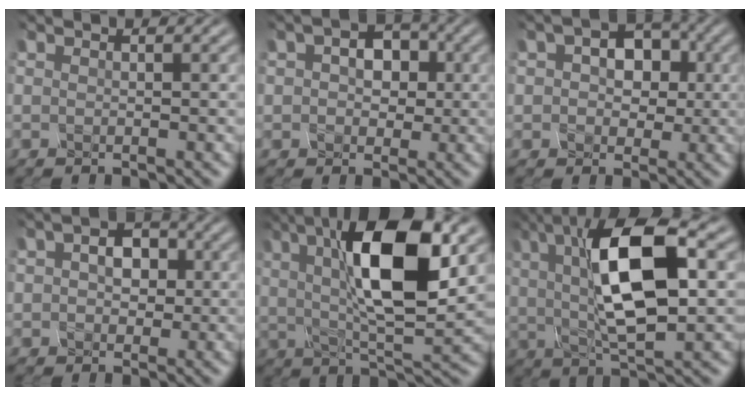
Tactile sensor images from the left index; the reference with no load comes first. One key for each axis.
{"total": 4.8, "fx": 0.4, "fy": 3.4, "fz": 3.3, "tx": -0.053, "ty": 0.011, "tz": -0.015}
{"total": 5.6, "fx": 0.5, "fy": 4.0, "fz": 3.9, "tx": -0.060, "ty": 0.005, "tz": -0.010}
{"total": 4.0, "fx": 0.2, "fy": 2.9, "fz": 2.7, "tx": -0.044, "ty": 0.009, "tz": -0.013}
{"total": 12.3, "fx": 2.8, "fy": 4.2, "fz": 11.2, "tx": -0.180, "ty": 0.002, "tz": 0.037}
{"total": 12.0, "fx": 1.6, "fy": 4.6, "fz": 11.0, "tx": -0.184, "ty": 0.010, "tz": 0.017}